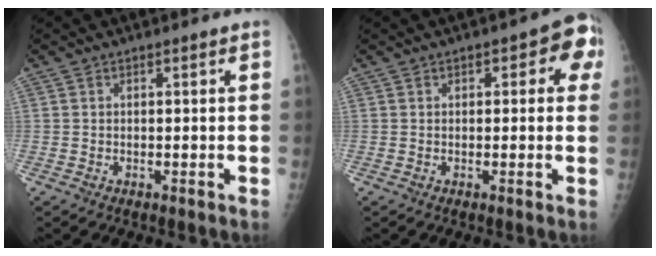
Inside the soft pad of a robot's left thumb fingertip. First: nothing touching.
{"total": 6.1, "force": [1.7, 3.0, 5.0], "torque": [-0.026, 0.008, 0.010]}